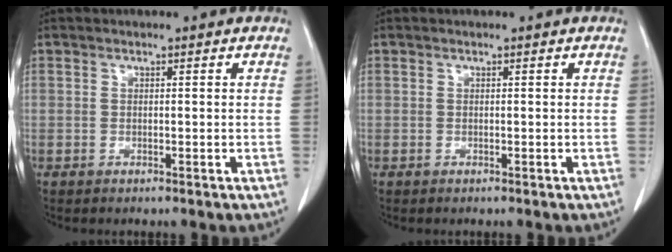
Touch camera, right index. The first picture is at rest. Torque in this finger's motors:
{"motor_torque": [0.00, 0.00, 0.00, 0.00]}